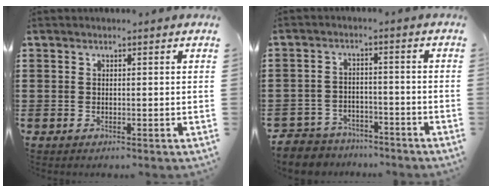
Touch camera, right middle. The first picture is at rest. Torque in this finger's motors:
{"motor_torque": [0.19, -0.12, 0.03, 0.00]}